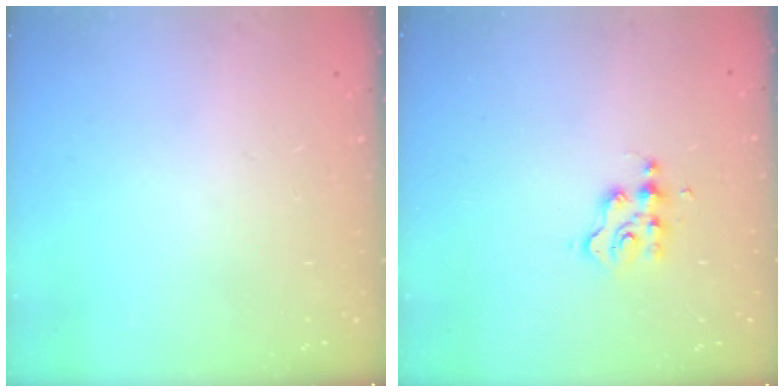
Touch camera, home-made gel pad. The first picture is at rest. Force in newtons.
{"total": 2.7, "press": 2.7, "slide": 0.4}